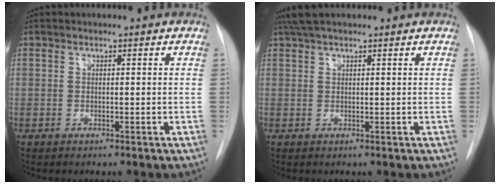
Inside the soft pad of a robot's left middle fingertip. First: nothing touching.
{"total": 4.2, "force": [3.5, 0.8, 2.3], "torque": [-0.043, 0.030, 0.064]}